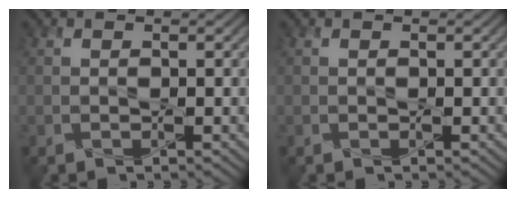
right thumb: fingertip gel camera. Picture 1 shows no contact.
{"total": 0.0}